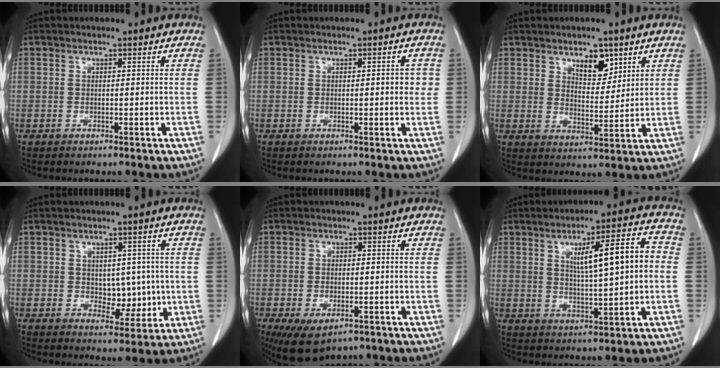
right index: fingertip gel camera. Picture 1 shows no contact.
{"total": 2.1, "force": [0.1, 0.7, 1.9], "torque": [-0.021, 0.003, 0.001]}
{"total": 5.6, "force": [3.4, 2.7, 3.5], "torque": [-0.051, -0.005, 0.058]}
{"total": 5.2, "force": [0.0, 3.3, 4.0], "torque": [-0.043, 0.001, 0.010]}
{"total": 7.9, "force": [-5.0, 3.9, 4.7], "torque": [-0.079, -0.010, -0.073]}
{"total": 10.1, "force": [1.4, 1.5, 9.9], "torque": [-0.152, 0.019, 0.027]}